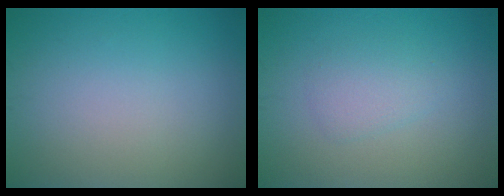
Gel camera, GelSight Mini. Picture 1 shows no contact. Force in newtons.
{"total": 1.8, "press": 1.8, "slide": 0.0}